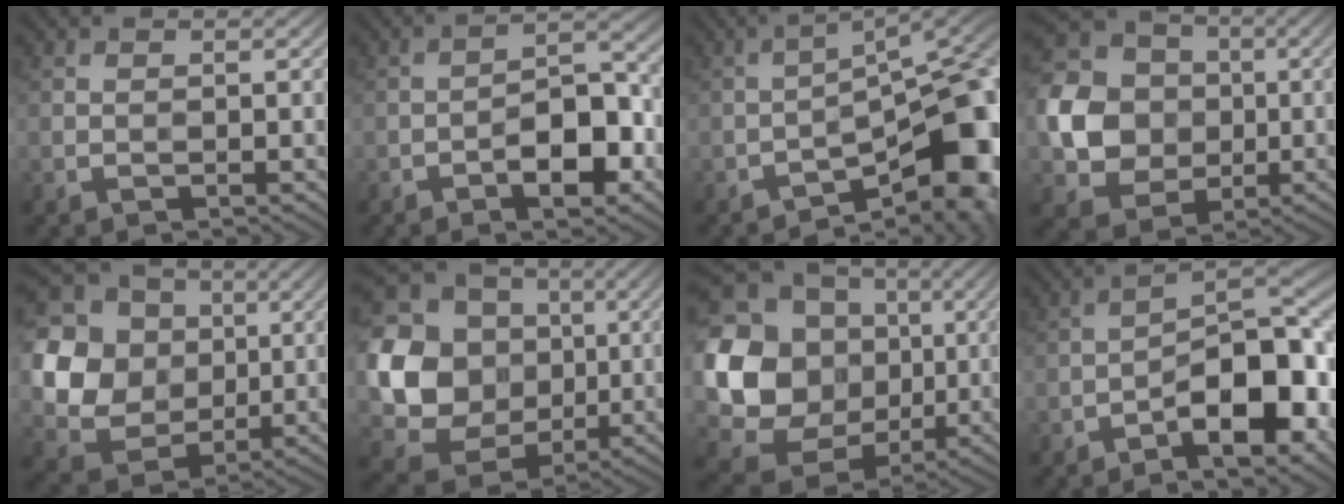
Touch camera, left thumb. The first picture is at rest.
{"total": 7.8, "force": [-3.4, 3.3, 6.2], "torque": [-0.084, 0.014, -0.058]}
{"total": 13.6, "force": [-6.6, 4.5, 11.0], "torque": [-0.141, 0.007, -0.105]}
{"total": 12.1, "force": [-0.6, 10.4, 6.1], "torque": [-0.171, -0.001, -0.025]}
{"total": 16.2, "force": [3.0, 14.3, 7.0], "torque": [-0.257, 0.035, 0.059]}
{"total": 19.7, "force": [1.1, 17.8, 8.2], "torque": [-0.250, -0.009, 0.017]}
{"total": 21.8, "force": [1.9, 19.5, 9.5], "torque": [-0.258, -0.013, 0.034]}
{"total": 12.7, "force": [-5.5, 4.6, 10.4], "torque": [-0.137, 0.013, -0.097]}